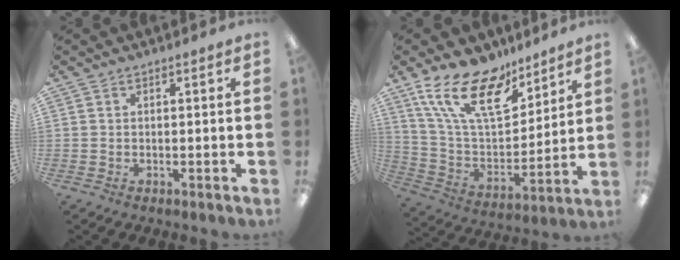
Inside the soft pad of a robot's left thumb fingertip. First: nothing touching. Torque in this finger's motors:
{"motor_torque": [0.56, 0.48, 1.36, -1.40, 0.36]}